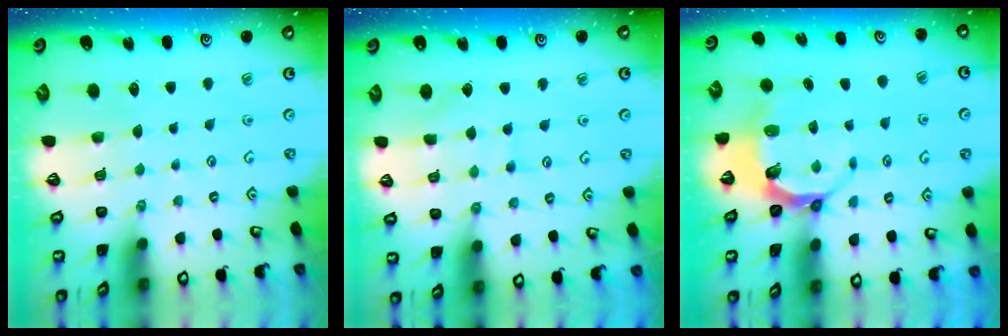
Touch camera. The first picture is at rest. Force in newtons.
{"total": 6.6, "press": 6.5, "slide": 0.7}
{"total": 5.4, "press": 4.3, "slide": 3.2}